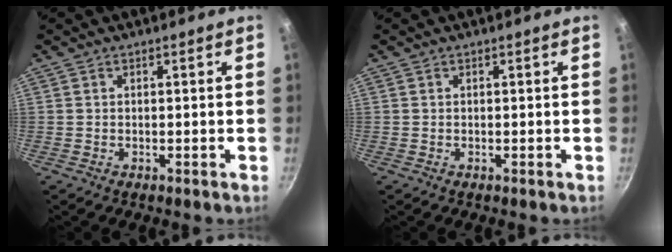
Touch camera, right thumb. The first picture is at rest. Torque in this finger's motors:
{"motor_torque": [-0.01, 0.01, -0.02, -0.02, 0.00]}